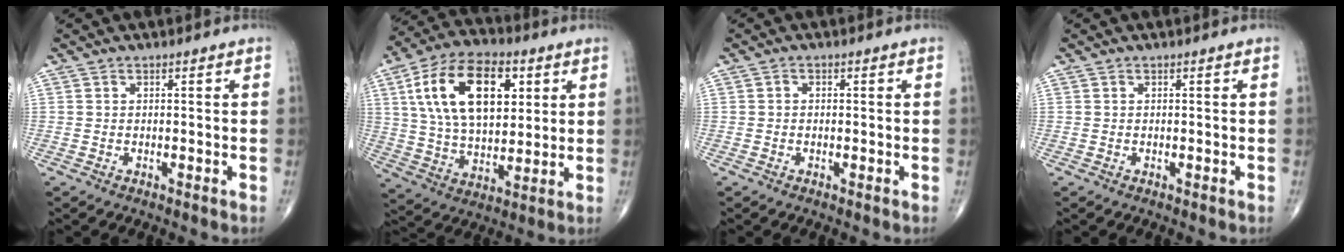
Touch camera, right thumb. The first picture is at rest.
{"total": 20.9, "force": [6.5, 11.7, 16.0], "torque": [-0.261, -0.007, 0.114]}
{"total": 1.0, "force": [0.1, 0.8, 0.5], "torque": [-0.004, 0.004, 0.001]}
{"total": 0.0}